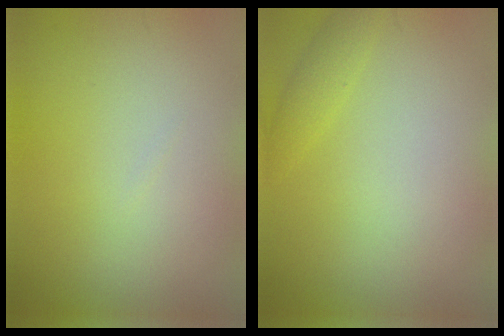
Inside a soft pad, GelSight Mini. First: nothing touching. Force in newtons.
{"total": 1.3, "press": 1.3, "slide": 0.1}